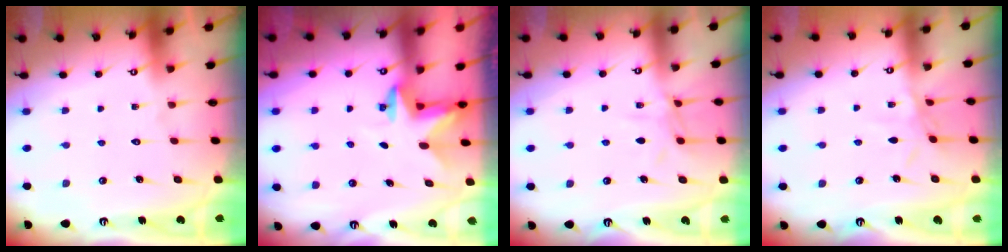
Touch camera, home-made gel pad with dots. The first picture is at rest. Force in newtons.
{"total": 2.5, "press": 2.5, "slide": 0.4}
{"total": 7.0, "press": 6.9, "slide": 0.6}
{"total": 4.0, "press": 3.9, "slide": 0.5}